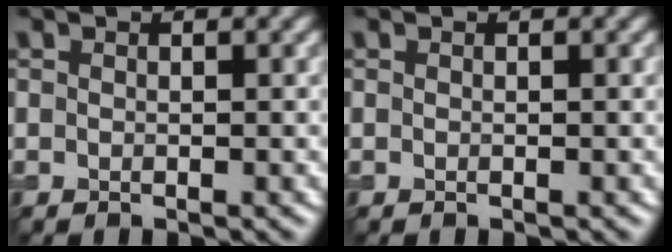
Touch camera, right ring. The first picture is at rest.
{"total": 0.0}